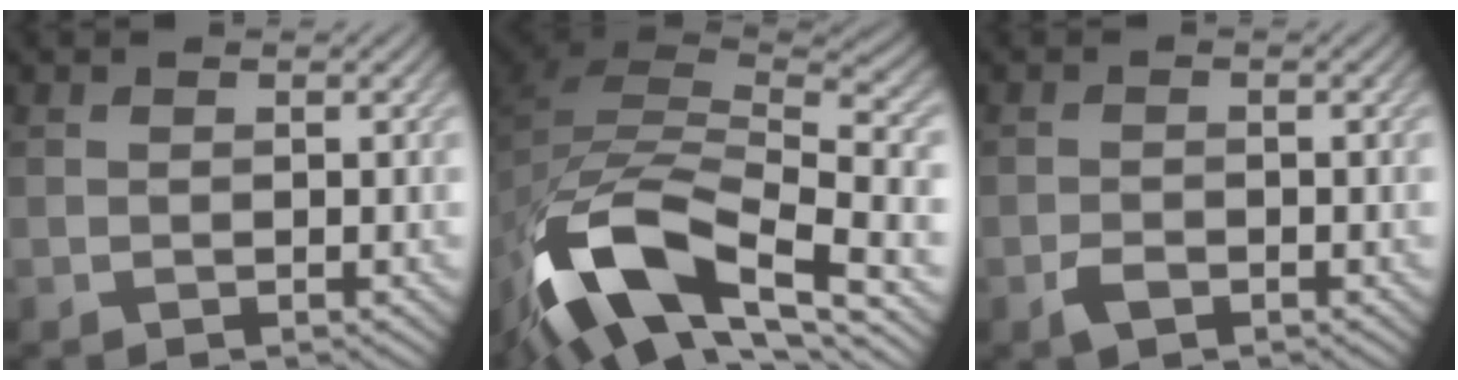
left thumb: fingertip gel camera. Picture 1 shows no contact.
{"total": 14.8, "force": [-8.1, 6.5, 10.5], "torque": [-0.228, -0.014, -0.145]}
{"total": 1.9, "force": [-1.2, 1.0, 1.1], "torque": [-0.022, -0.001, -0.024]}